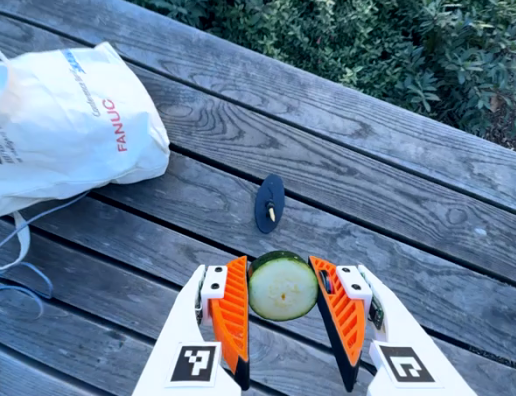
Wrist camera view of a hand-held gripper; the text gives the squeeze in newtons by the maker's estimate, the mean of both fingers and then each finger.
{"total": 9.6, "left": 9.1, "right": 10.0}